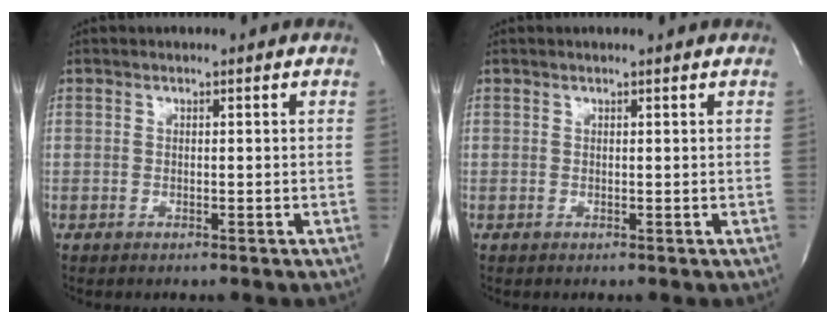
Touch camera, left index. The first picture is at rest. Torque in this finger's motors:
{"motor_torque": [0.27, -0.23, 0.03, 0.01]}